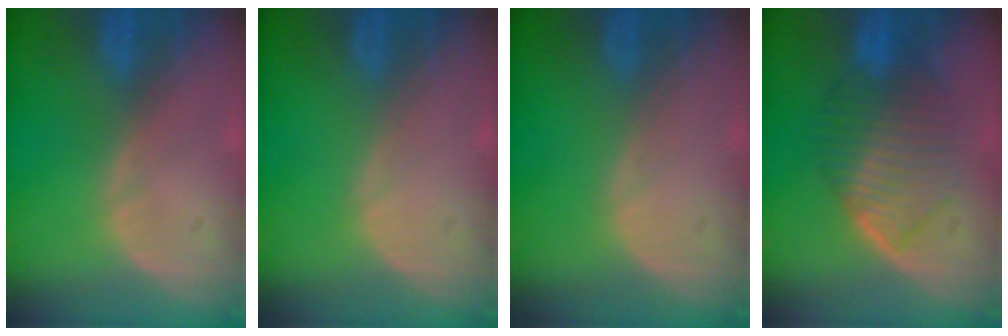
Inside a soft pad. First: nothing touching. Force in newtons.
{"total": 0.0}
{"total": 0.0}
{"total": 7.3, "press": 7.3, "slide": 0.2}